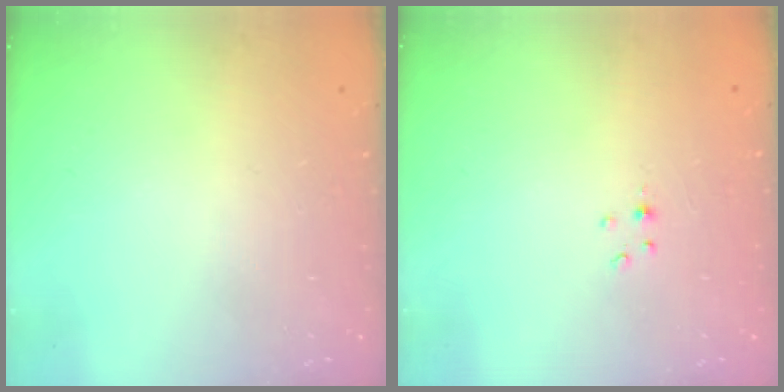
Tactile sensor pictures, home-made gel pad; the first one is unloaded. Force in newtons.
{"total": 1.0, "press": 1.0, "slide": 0.2}